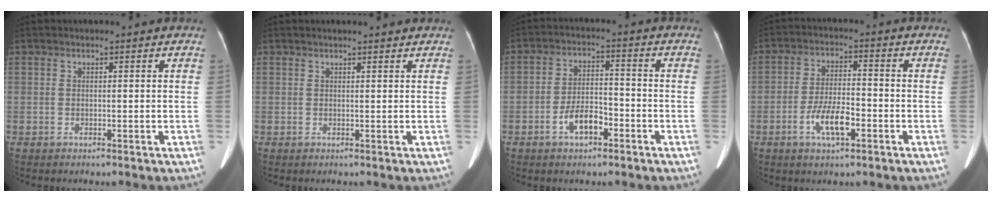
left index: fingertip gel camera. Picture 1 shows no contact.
{"total": 2.8, "force": [2.6, 0.3, 1.0], "torque": [-0.015, 0.011, 0.031]}
{"total": 5.8, "force": [-3.1, 2.5, 4.2], "torque": [-0.086, 0.009, -0.054]}
{"total": 6.8, "force": [-3.0, 2.1, 5.7], "torque": [-0.117, -0.001, -0.054]}